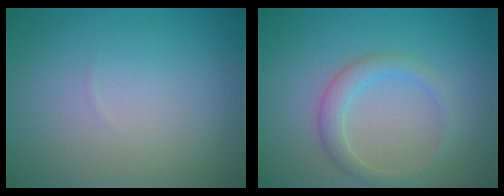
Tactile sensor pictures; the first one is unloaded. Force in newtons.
{"total": 2.2, "press": 2.2, "slide": 0.1}